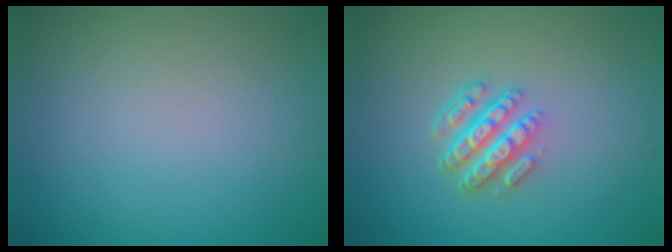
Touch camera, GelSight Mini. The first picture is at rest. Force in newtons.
{"total": 4.3, "press": 3.0, "slide": 3.0}